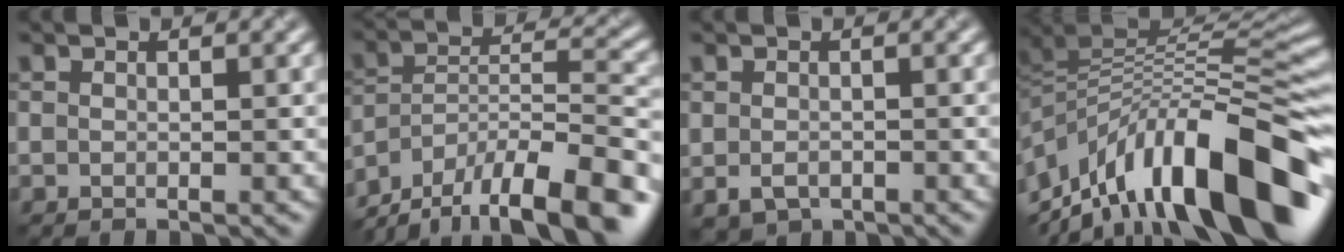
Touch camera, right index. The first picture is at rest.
{"total": 14.5, "force": [-11.4, 5.0, 7.4], "torque": [-0.141, 0.001, -0.178]}
{"total": 2.1, "force": [-0.9, 1.5, 1.2], "torque": [-0.025, -0.011, -0.013]}
{"total": 14.2, "force": [-4.5, 5.8, 12.1], "torque": [-0.190, 0.026, -0.076]}